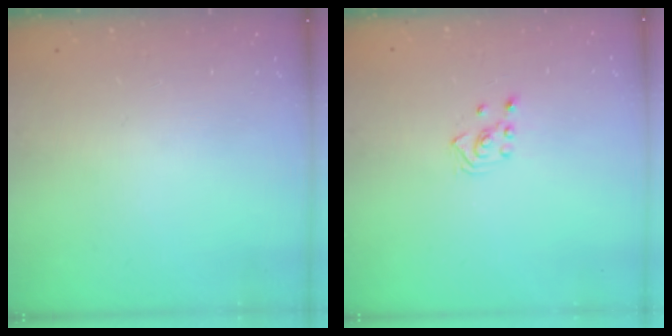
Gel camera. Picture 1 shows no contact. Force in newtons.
{"total": 2.5, "press": 2.3, "slide": 1.0}